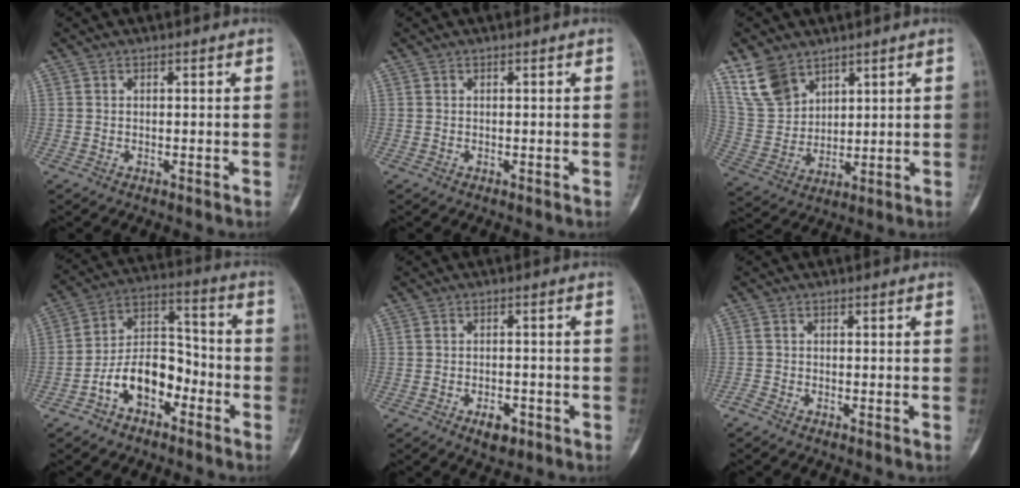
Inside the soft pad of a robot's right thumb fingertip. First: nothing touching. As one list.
[{"total": 0.0}, {"total": 9.7, "force": [6.6, 6.2, 3.6], "torque": [-0.058, -0.027, 0.144]}, {"total": 12.4, "force": [-5.6, 7.6, 8.0], "torque": [-0.117, 0.066, -0.105]}, {"total": 3.9, "force": [-2.0, 2.2, 2.6], "torque": [-0.033, 0.009, -0.026]}, {"total": 1.2, "force": [-1.1, 0.2, 0.4], "torque": [-0.016, 0.000, -0.027]}]